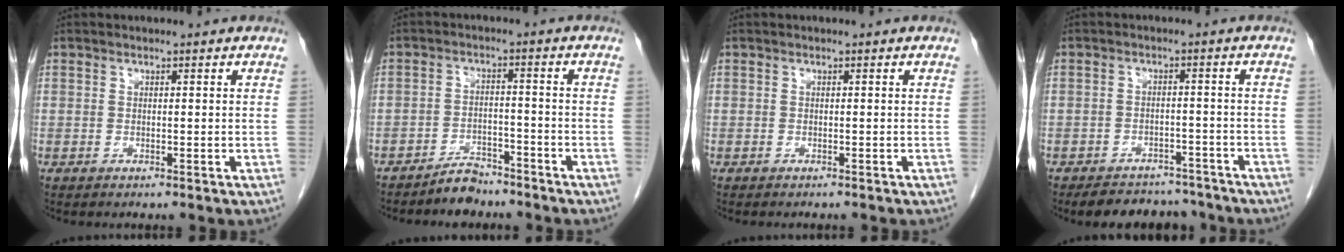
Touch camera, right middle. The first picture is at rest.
{"total": 4.2, "force": [-3.9, 1.4, 0.8], "torque": [-0.014, 0.000, -0.066]}
{"total": 2.1, "force": [-1.9, 0.3, 0.9], "torque": [-0.019, -0.005, -0.020]}
{"total": 9.0, "force": [-8.1, 3.6, 1.8], "torque": [-0.015, 0.006, -0.102]}